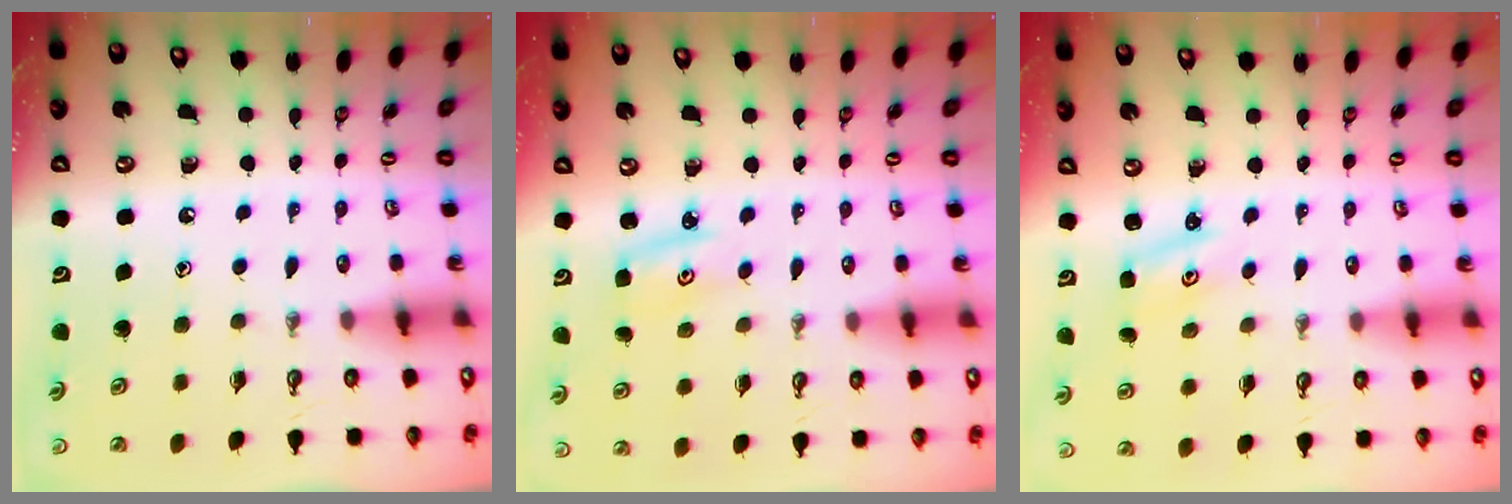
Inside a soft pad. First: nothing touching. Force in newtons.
{"total": 2.9, "press": 2.9, "slide": 0.2}
{"total": 1.5, "press": 1.5, "slide": 0.2}